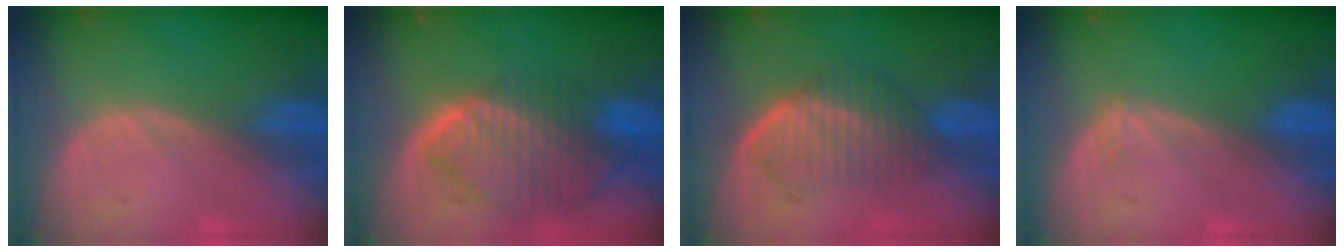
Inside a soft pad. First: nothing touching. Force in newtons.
{"total": 10.1, "press": 8.5, "slide": 5.3}
{"total": 6.8, "press": 6.1, "slide": 3.1}
{"total": 0.5, "press": 0.5, "slide": 0.2}